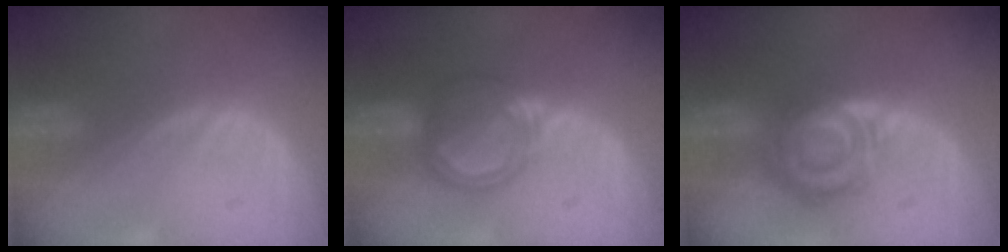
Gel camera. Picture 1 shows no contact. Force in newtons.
{"total": 5.3, "press": 5.0, "slide": 1.7}
{"total": 8.1, "press": 7.1, "slide": 3.9}